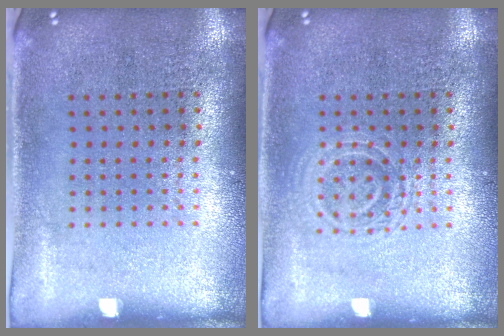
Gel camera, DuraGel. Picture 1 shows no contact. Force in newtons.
{"total": 1.8, "press": 1.8, "slide": 0.4}